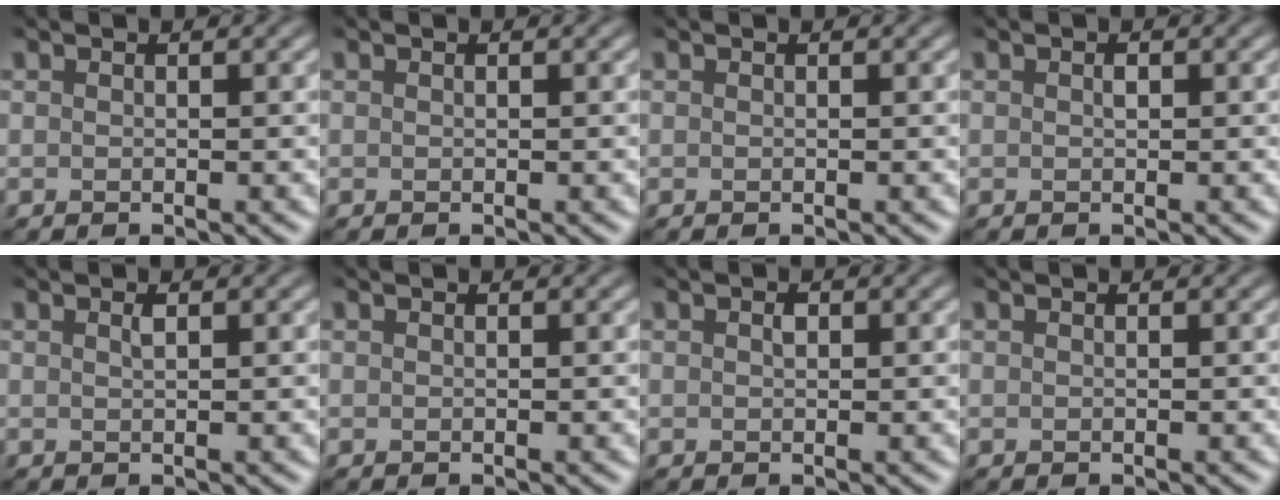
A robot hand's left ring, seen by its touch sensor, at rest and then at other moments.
{"total": 0.0}
{"total": 0.0}
{"total": 0.5, "force": [0.1, 0.3, 0.4], "torque": [-0.007, 0.000, 0.001]}
{"total": 0.7, "force": [0.3, 0.2, 0.6], "torque": [-0.011, 0.002, 0.005]}
{"total": 0.0}
{"total": 0.6, "force": [0.2, 0.4, 0.4], "torque": [-0.008, 0.001, 0.001]}
{"total": 0.0}